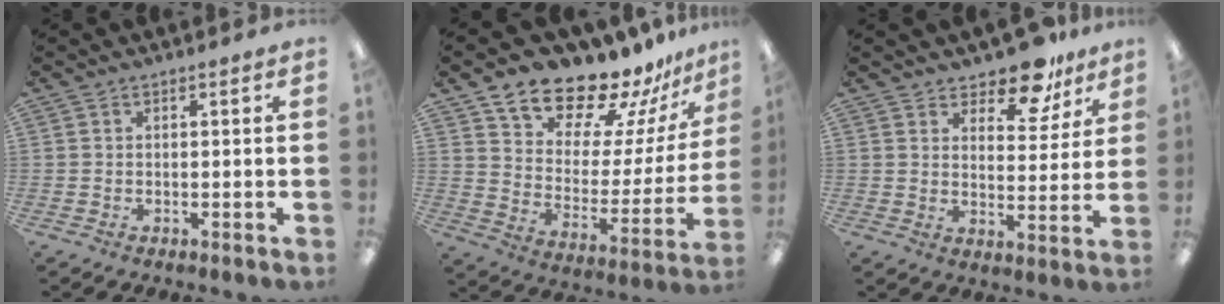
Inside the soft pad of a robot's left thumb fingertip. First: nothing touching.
{"total": 16.5, "force": [15.1, 5.6, 3.5], "torque": [-0.076, -0.135, 0.266]}
{"total": 10.6, "force": [8.8, 4.4, 4.0], "torque": [-0.055, -0.059, 0.157]}